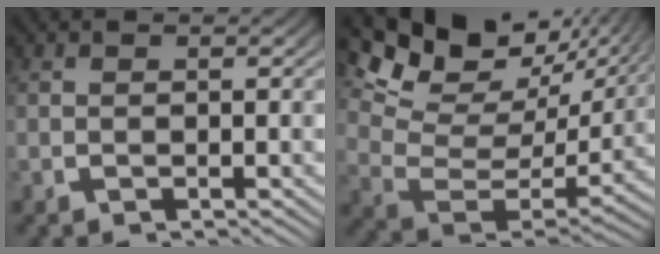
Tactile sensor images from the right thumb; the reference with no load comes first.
{"total": 10.2, "force": [4.3, 5.8, 7.2], "torque": [-0.129, 0.000, 0.068]}